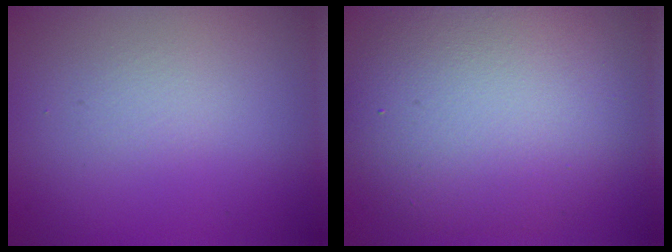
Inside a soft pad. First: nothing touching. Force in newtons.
{"total": 8.9, "press": 8.9, "slide": 0.3}